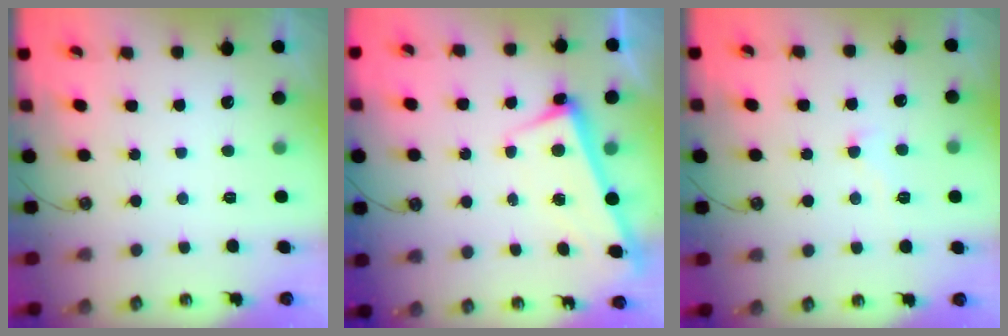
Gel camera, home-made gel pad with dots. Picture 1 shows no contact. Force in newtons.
{"total": 2.6, "press": 2.5, "slide": 0.6}
{"total": 1.9, "press": 1.8, "slide": 0.5}